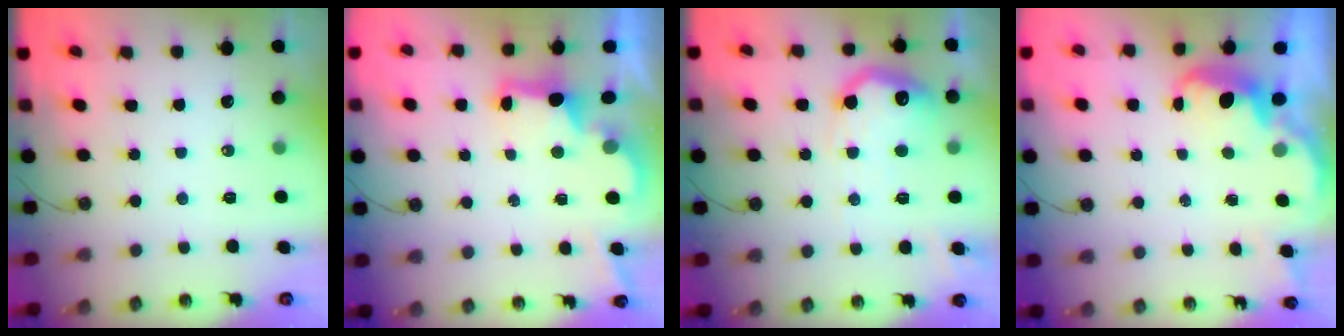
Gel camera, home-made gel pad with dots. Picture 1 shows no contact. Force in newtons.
{"total": 2.8, "press": 2.7, "slide": 0.9}
{"total": 16.4, "press": 16.4, "slide": 1.2}
{"total": 2.7, "press": 2.7, "slide": 0.7}